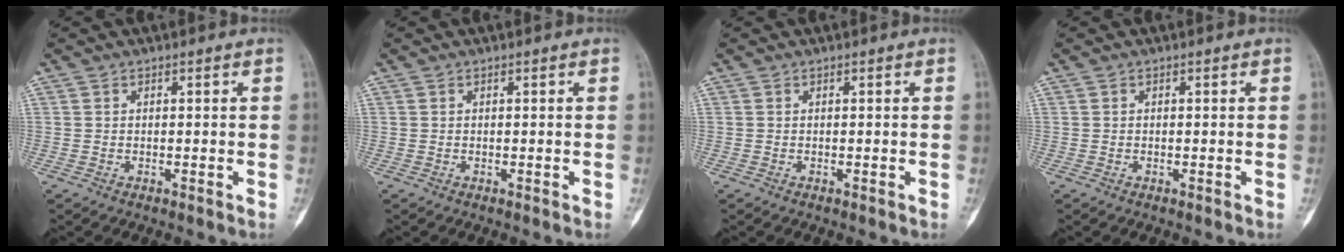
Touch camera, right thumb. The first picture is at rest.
{"total": 0.0}
{"total": 0.0}
{"total": 0.0}